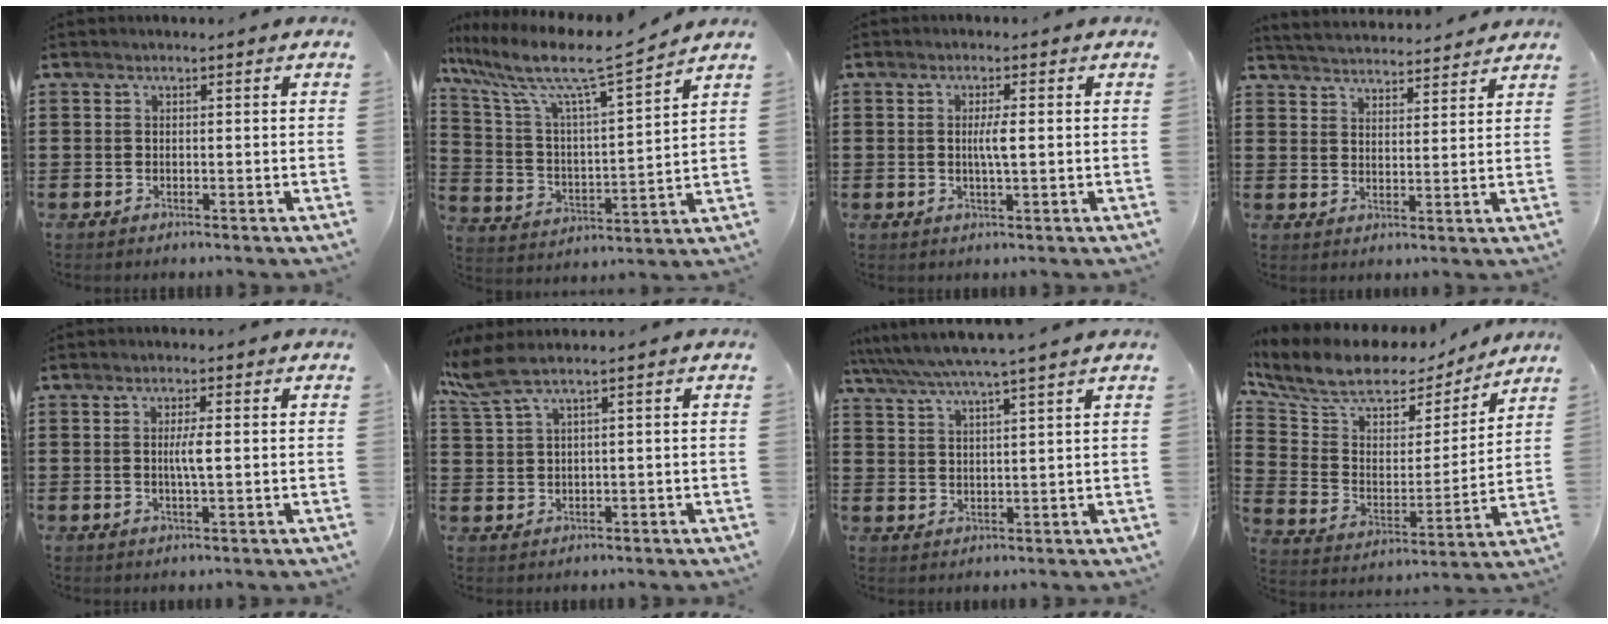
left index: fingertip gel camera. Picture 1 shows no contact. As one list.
[{"total": 10.2, "force": [8.3, 0.9, 5.9], "torque": [-0.150, -0.050, 0.134]}, {"total": 2.9, "force": [0.1, 0.3, 2.9], "torque": [-0.055, -0.003, 0.001]}, {"total": 4.0, "force": [4.0, 0.1, 0.1], "torque": [-0.018, -0.022, 0.070]}, {"total": 3.0, "force": [0.2, 0.3, 3.0], "torque": [-0.057, -0.003, 0.002]}, {"total": 4.0, "force": [1.9, 0.5, 3.5], "torque": [-0.091, -0.008, 0.027]}, {"total": 5.0, "force": [4.2, -0.5, 2.6], "torque": [-0.065, -0.021, 0.072]}, {"total": 9.7, "force": [8.1, 4.0, 3.6], "torque": [-0.106, -0.050, 0.139]}]